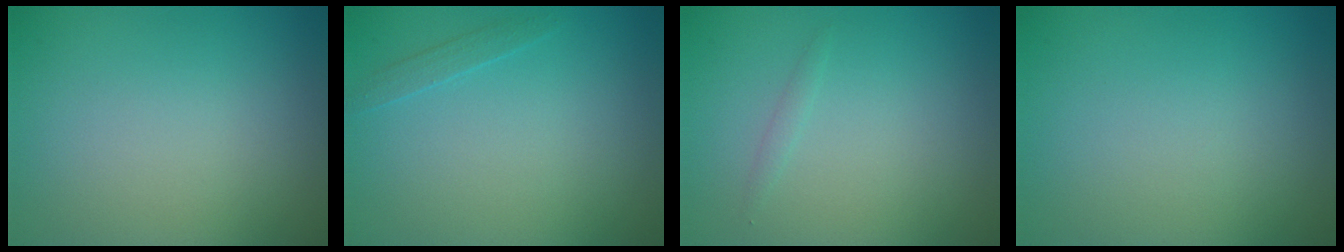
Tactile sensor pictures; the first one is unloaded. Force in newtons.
{"total": 0.9, "press": 0.9, "slide": 0.1}
{"total": 0.5, "press": 0.5, "slide": 0.1}
{"total": 0.0}